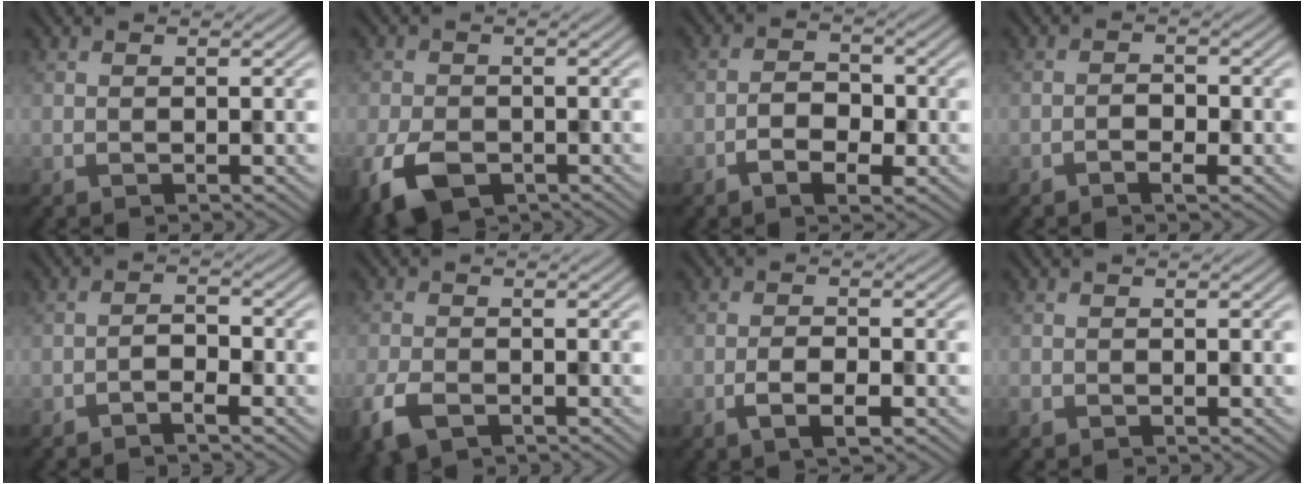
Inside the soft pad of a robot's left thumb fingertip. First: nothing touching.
{"total": 6.6, "force": [-3.2, 4.2, 3.9], "torque": [-0.097, -0.017, -0.066]}
{"total": 4.0, "force": [-1.9, 2.3, 2.7], "torque": [-0.044, 0.005, -0.037]}
{"total": 2.0, "force": [-1.1, 0.9, 1.4], "torque": [-0.021, 0.003, -0.023]}
{"total": 2.0, "force": [-1.4, 0.6, 1.3], "torque": [-0.021, 0.007, -0.032]}
{"total": 4.7, "force": [-2.8, 2.5, 2.9], "torque": [-0.073, -0.012, -0.062]}
{"total": 3.3, "force": [-1.6, 1.3, 2.6], "torque": [-0.053, 0.000, -0.034]}
{"total": 0.8, "force": [-0.5, 0.5, 0.2], "torque": [-0.006, -0.003, -0.012]}